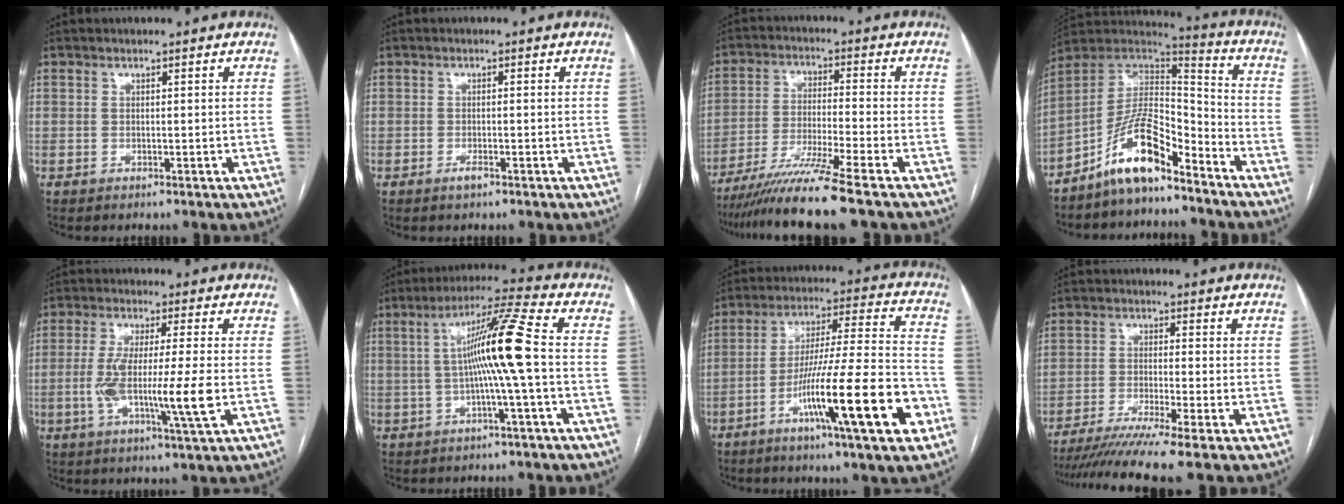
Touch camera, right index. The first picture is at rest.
{"total": 1.2, "force": [-0.8, 0.2, 0.8], "torque": [-0.016, -0.001, -0.012]}
{"total": 11.0, "force": [-8.7, -2.3, 6.3], "torque": [-0.107, -0.034, -0.151]}
{"total": 12.2, "force": [-8.6, 3.5, 7.9], "torque": [-0.149, 0.029, -0.158]}
{"total": 10.8, "force": [-1.8, 0.0, 10.6], "torque": [-0.204, -0.012, -0.038]}
{"total": 10.8, "force": [-0.2, -1.7, 10.6], "torque": [-0.186, 0.014, -0.005]}
{"total": 19.5, "force": [-8.2, 0.5, 17.7], "torque": [-0.286, -0.014, -0.135]}
{"total": 9.9, "force": [-7.9, -2.2, 5.5], "torque": [-0.073, -0.030, -0.126]}